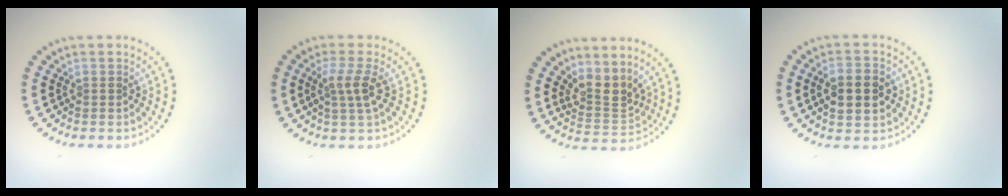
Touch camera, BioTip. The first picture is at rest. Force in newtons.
{"total": 2.6, "press": 2.0, "slide": 1.6}
{"total": 3.0, "press": 2.2, "slide": 2.1}
{"total": 4.5, "press": 4.5, "slide": 0.1}